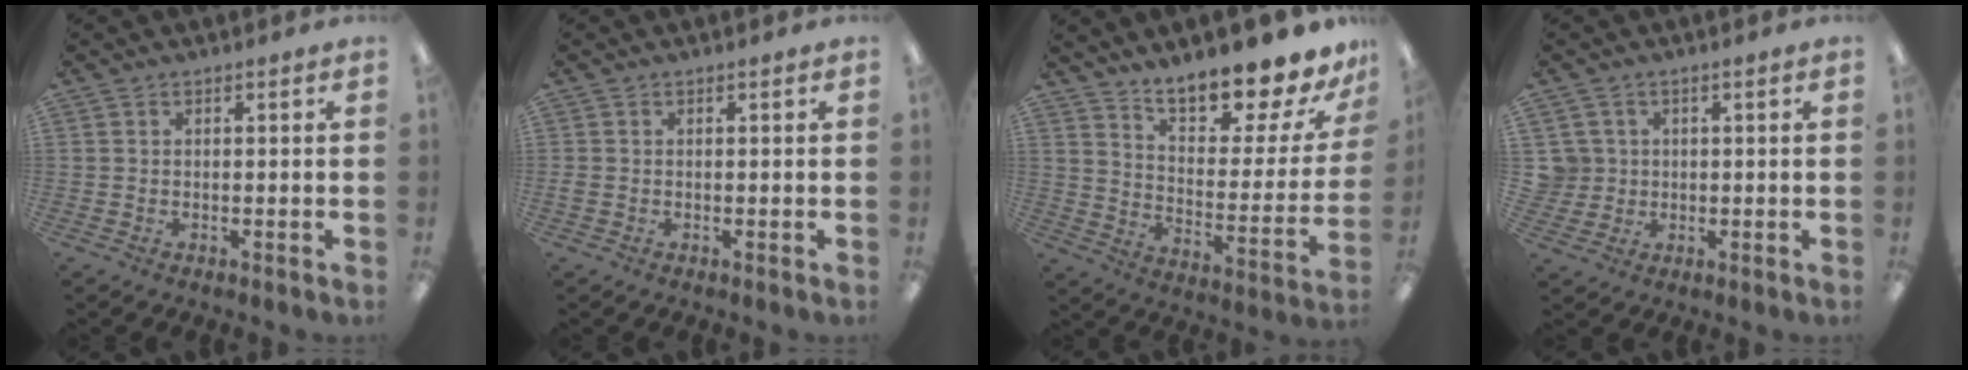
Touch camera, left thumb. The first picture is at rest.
{"total": 0.7, "force": [-0.2, 0.5, 0.5], "torque": [-0.009, 0.001, -0.004]}
{"total": 16.1, "force": [14.7, 3.1, 5.9], "torque": [-0.092, -0.118, 0.248]}
{"total": 4.6, "force": [0.8, 4.5, 0.3], "torque": [-0.013, 0.009, 0.017]}